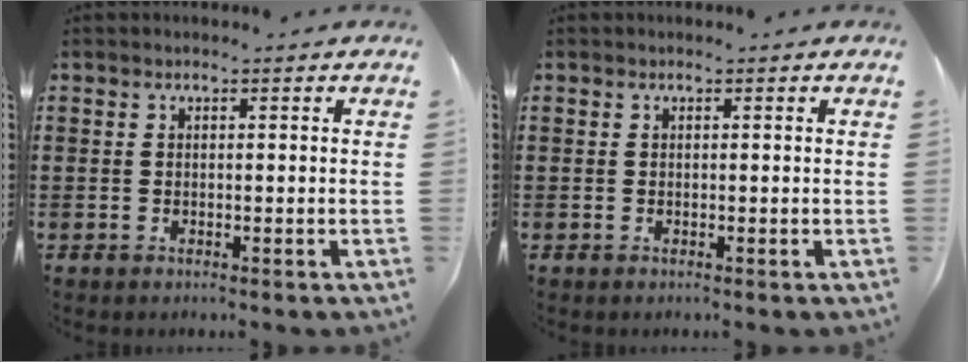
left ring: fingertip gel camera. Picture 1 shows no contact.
{"total": 0.0}